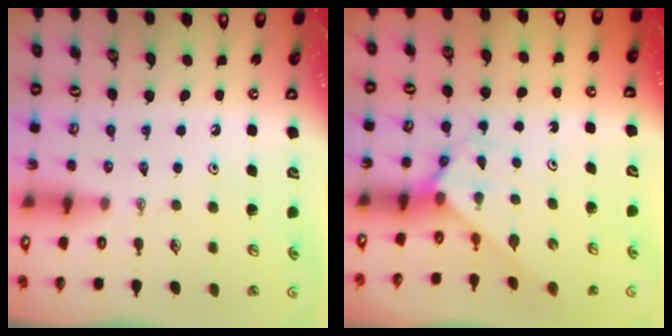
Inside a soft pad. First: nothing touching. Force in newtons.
{"total": 2.5, "press": 2.5, "slide": 0.2}